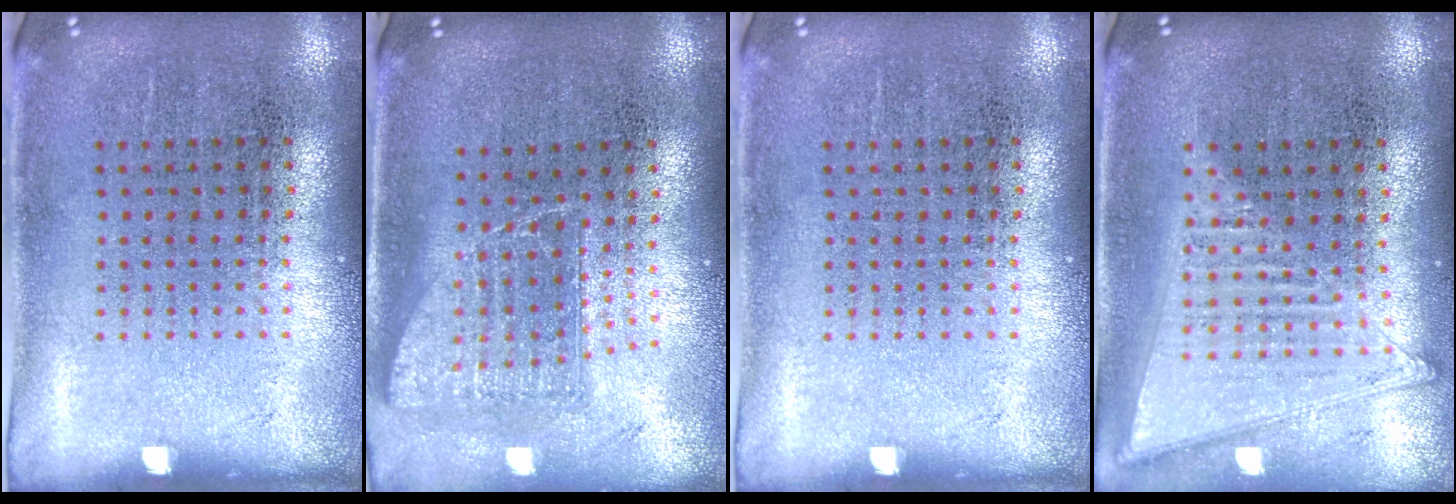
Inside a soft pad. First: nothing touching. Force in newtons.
{"total": 1.4, "press": 1.1, "slide": 0.9}
{"total": 0.0}
{"total": 1.4, "press": 1.3, "slide": 0.3}